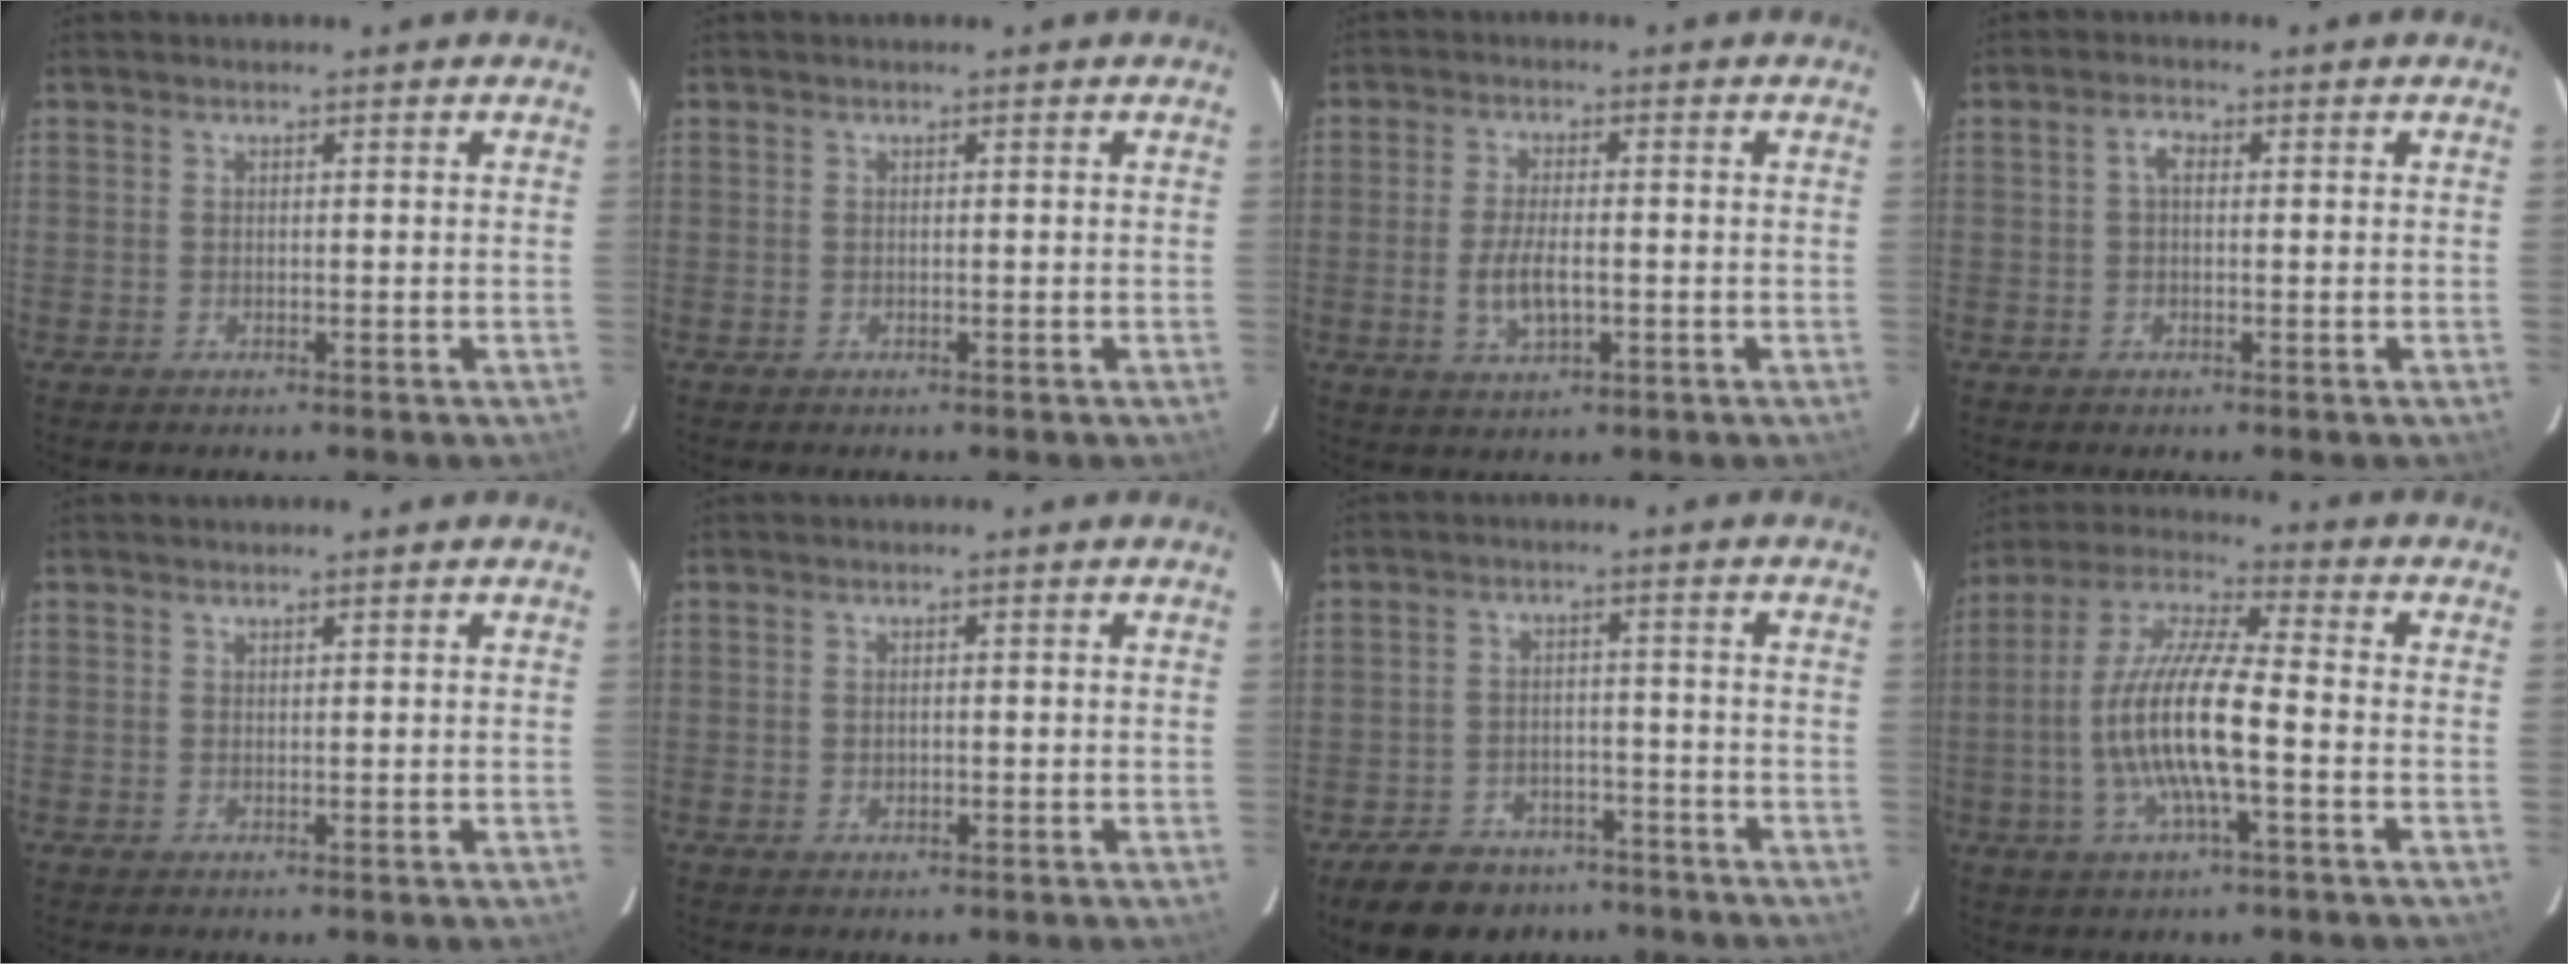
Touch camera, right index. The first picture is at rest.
{"total": 0.0}
{"total": 5.7, "force": [-1.4, 2.3, 5.0], "torque": [-0.101, -0.006, -0.022]}
{"total": 2.0, "force": [0.2, 1.1, 1.6], "torque": [-0.033, 0.009, 0.003]}
{"total": 0.5, "force": [0.5, -0.1, 0.1], "torque": [-0.005, -0.003, 0.009]}
{"total": 0.9, "force": [-0.2, 0.8, 0.5], "torque": [-0.006, 0.000, -0.002]}
{"total": 11.4, "force": [-8.4, 6.8, 3.7], "torque": [-0.098, 0.014, -0.112]}
{"total": 13.9, "force": [-3.1, 2.6, 13.3], "torque": [-0.264, 0.000, -0.063]}